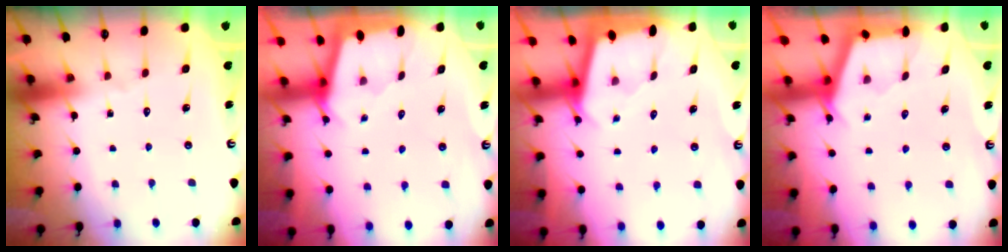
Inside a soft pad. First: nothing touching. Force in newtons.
{"total": 1.8, "press": 1.8, "slide": 0.1}
{"total": 1.7, "press": 1.6, "slide": 0.1}
{"total": 2.9, "press": 2.9, "slide": 0.3}